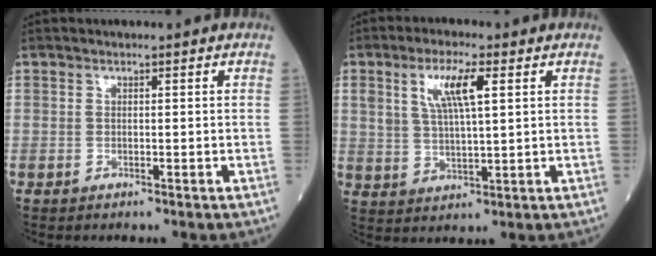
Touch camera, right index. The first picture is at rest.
{"total": 7.4, "force": [2.9, 1.6, 6.6], "torque": [-0.133, 0.009, 0.057]}